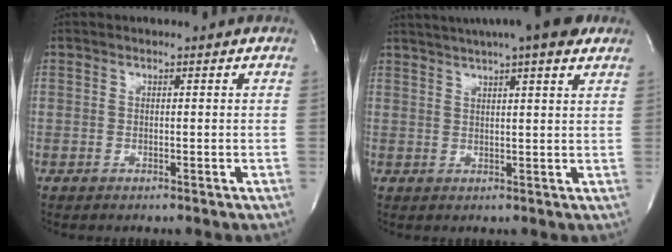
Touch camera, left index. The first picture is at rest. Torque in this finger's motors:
{"motor_torque": [0.96, -0.93, 0.86, 0.21]}